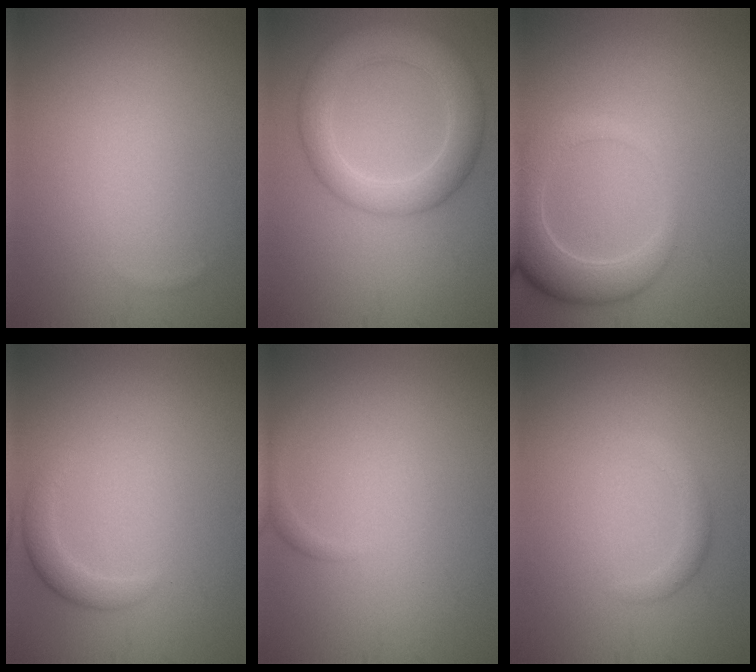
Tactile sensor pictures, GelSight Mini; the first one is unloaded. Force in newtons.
{"total": 6.0, "press": 6.0, "slide": 0.3}
{"total": 5.0, "press": 4.9, "slide": 0.6}
{"total": 1.8, "press": 1.8, "slide": 0.0}
{"total": 0.7, "press": 0.7, "slide": 0.0}
{"total": 1.3, "press": 1.3, "slide": 0.1}